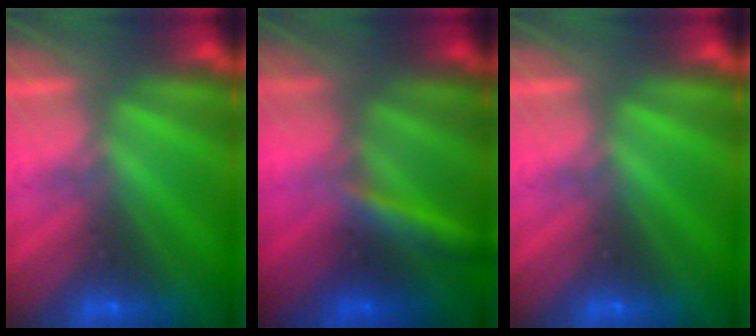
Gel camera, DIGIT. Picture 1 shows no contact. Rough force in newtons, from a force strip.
{"total": 2.9}
{"total": 0.0}